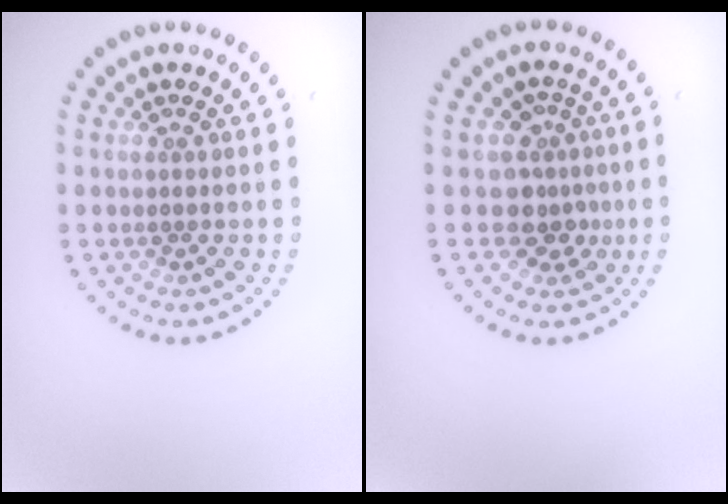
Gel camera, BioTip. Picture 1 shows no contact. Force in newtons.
{"total": 2.8, "press": 1.9, "slide": 2.0}